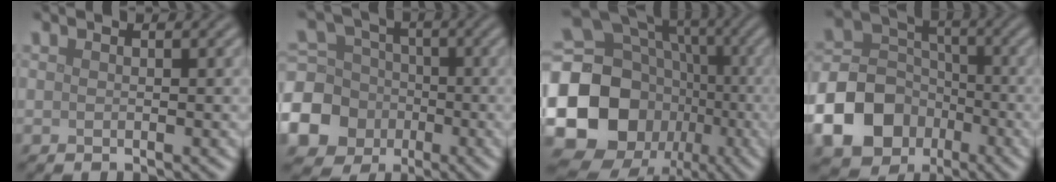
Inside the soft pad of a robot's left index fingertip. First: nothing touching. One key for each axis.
{"total": 10.3, "fx": -3.5, "fy": 9.1, "fz": 3.1, "tx": -0.082, "ty": -0.021, "tz": -0.091}
{"total": 19.7, "fx": -4.6, "fy": 17.2, "fz": 8.4, "tx": -0.197, "ty": -0.002, "tz": -0.112}
{"total": 10.5, "fx": -4.4, "fy": 8.4, "fz": 4.3, "tx": -0.091, "ty": -0.009, "tz": -0.108}